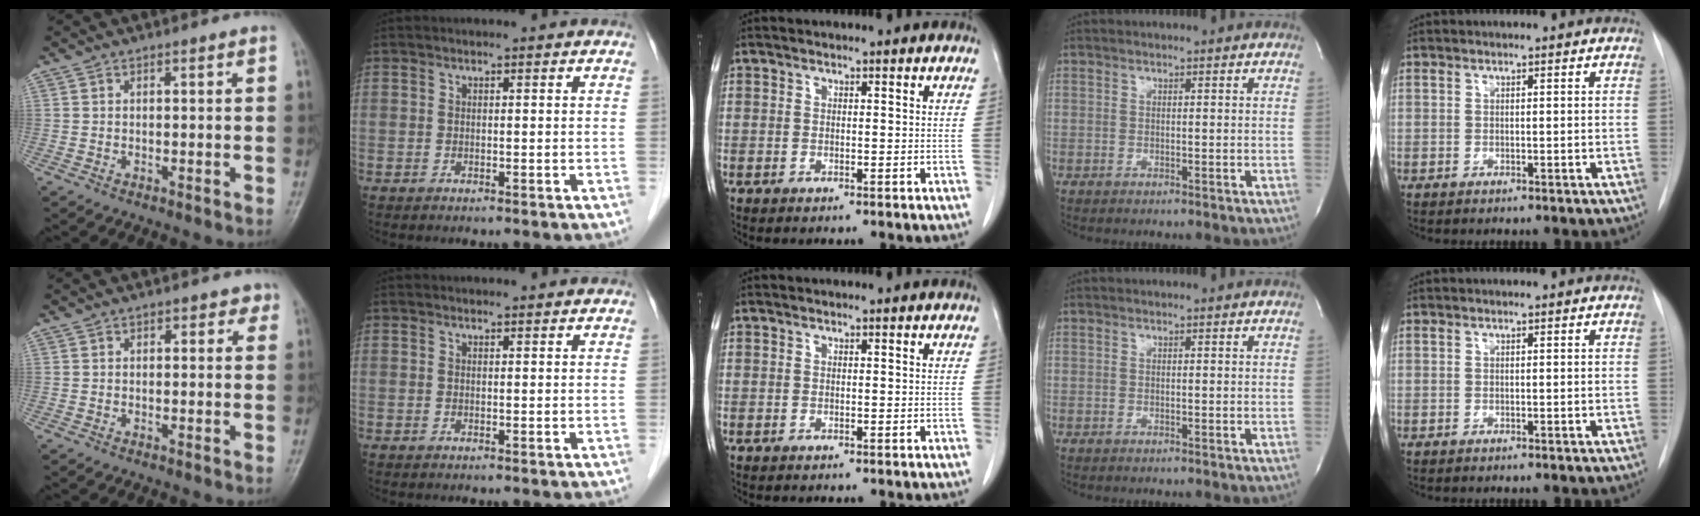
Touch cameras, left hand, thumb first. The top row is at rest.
{"thumb": {"total": 2.9, "force": [1.2, 1.9, 1.8], "torque": [-0.002, 0.001, 0.010]}, "index": {"total": 2.5, "force": [2.3, 0.8, 0.4], "torque": [0.003, 0.012, 0.029]}}